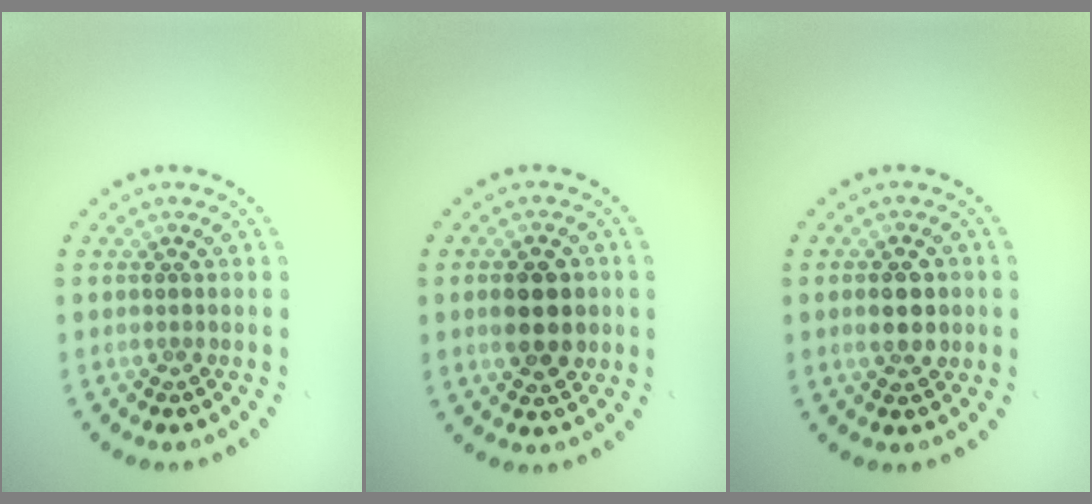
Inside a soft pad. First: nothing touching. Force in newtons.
{"total": 4.3, "press": 4.3, "slide": 0.2}
{"total": 2.9, "press": 2.9, "slide": 0.2}